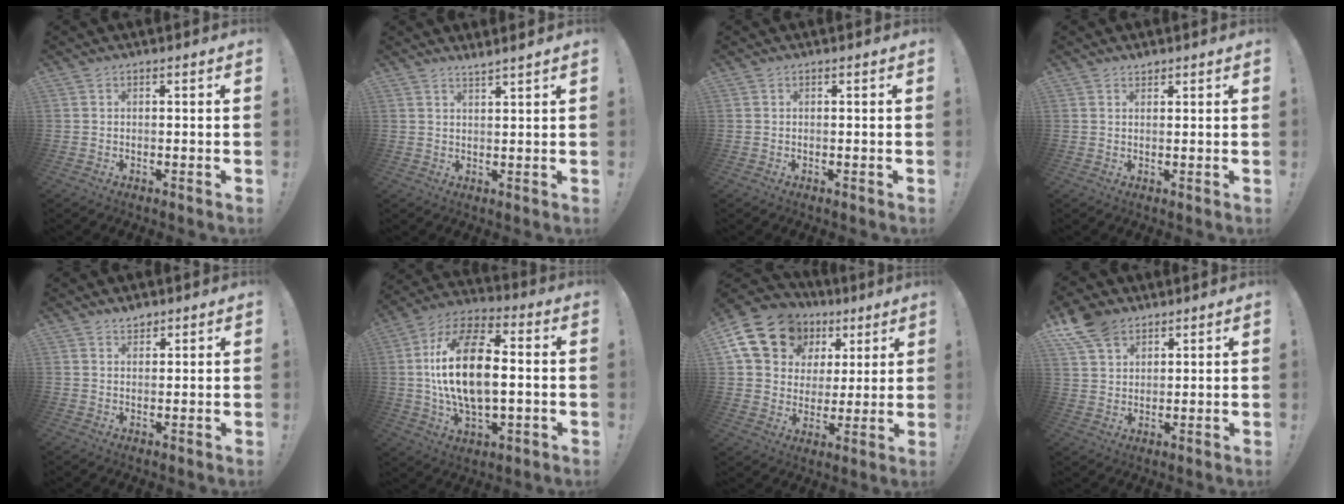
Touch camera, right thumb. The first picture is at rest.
{"total": 2.4, "force": [2.2, -0.5, 1.0], "torque": [-0.017, -0.014, 0.037]}
{"total": 0.0}
{"total": 1.3, "force": [1.1, 0.6, 0.3], "torque": [0.003, -0.005, 0.020]}
{"total": 2.7, "force": [2.3, 1.2, 0.5], "torque": [0.001, -0.016, 0.041]}
{"total": 20.9, "force": [0.7, 11.1, 17.7], "torque": [-0.326, 0.005, 0.004]}
{"total": 18.1, "force": [8.8, 13.6, 8.1], "torque": [-0.134, -0.039, 0.182]}
{"total": 9.2, "force": [6.4, 5.7, 3.5], "torque": [-0.075, -0.028, 0.128]}